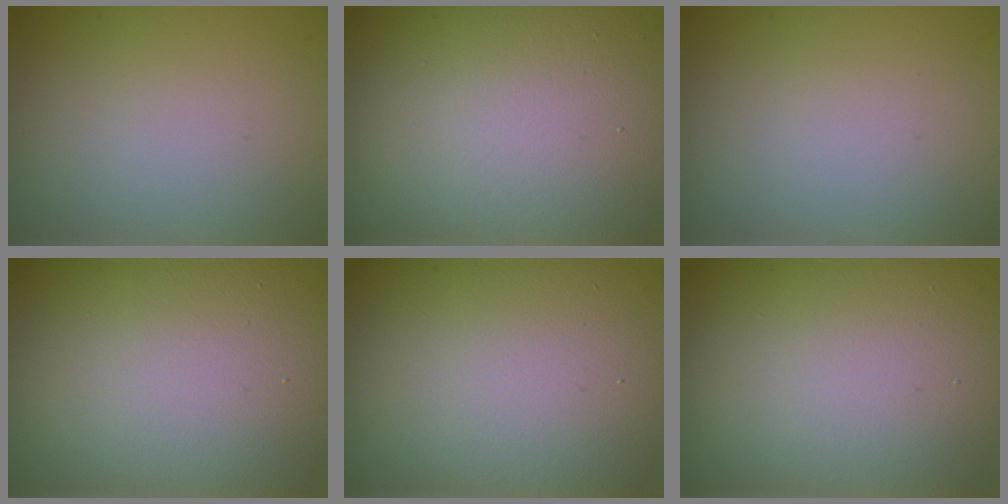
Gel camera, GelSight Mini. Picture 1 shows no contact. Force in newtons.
{"total": 18.1, "press": 18.0, "slide": 1.0}
{"total": 0.0}
{"total": 18.8, "press": 18.7, "slide": 1.6}
{"total": 18.7, "press": 18.7, "slide": 1.0}
{"total": 16.6, "press": 16.6, "slide": 0.6}